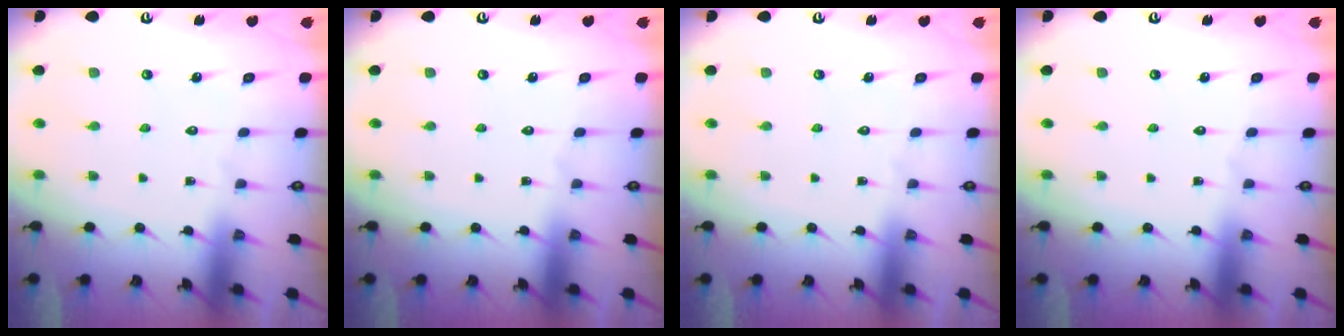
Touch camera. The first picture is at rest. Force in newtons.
{"total": 0.0}
{"total": 0.0}
{"total": 0.0}